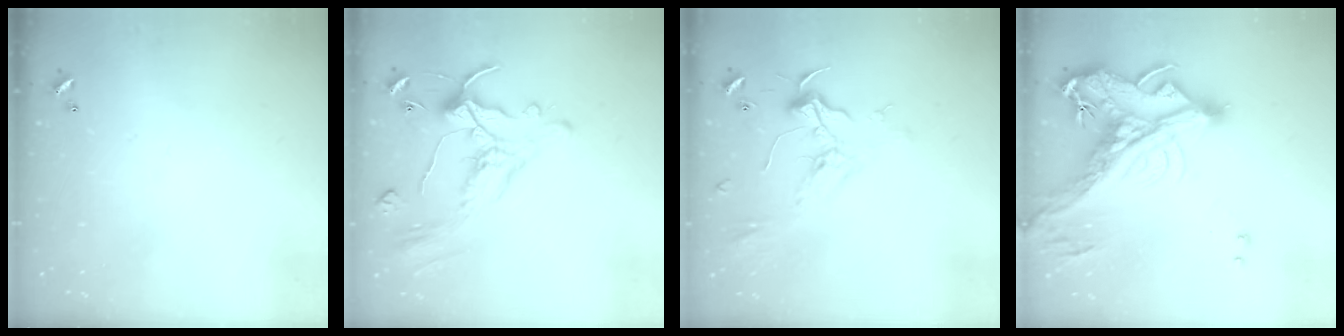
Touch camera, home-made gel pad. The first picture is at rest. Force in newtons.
{"total": 2.5, "press": 2.2, "slide": 1.2}
{"total": 2.4, "press": 2.3, "slide": 0.8}
{"total": 12.9, "press": 12.6, "slide": 3.0}